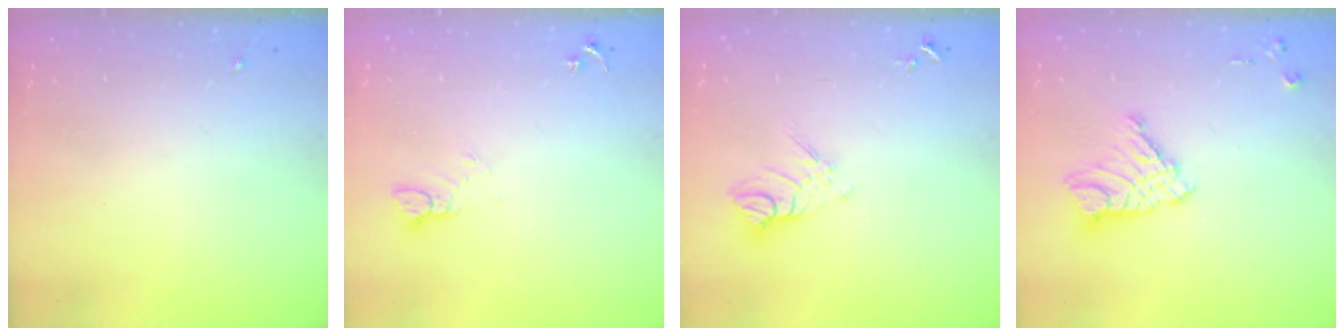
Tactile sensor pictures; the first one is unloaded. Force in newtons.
{"total": 3.5, "press": 3.5, "slide": 0.3}
{"total": 8.8, "press": 8.7, "slide": 0.7}
{"total": 11.6, "press": 11.6, "slide": 1.0}